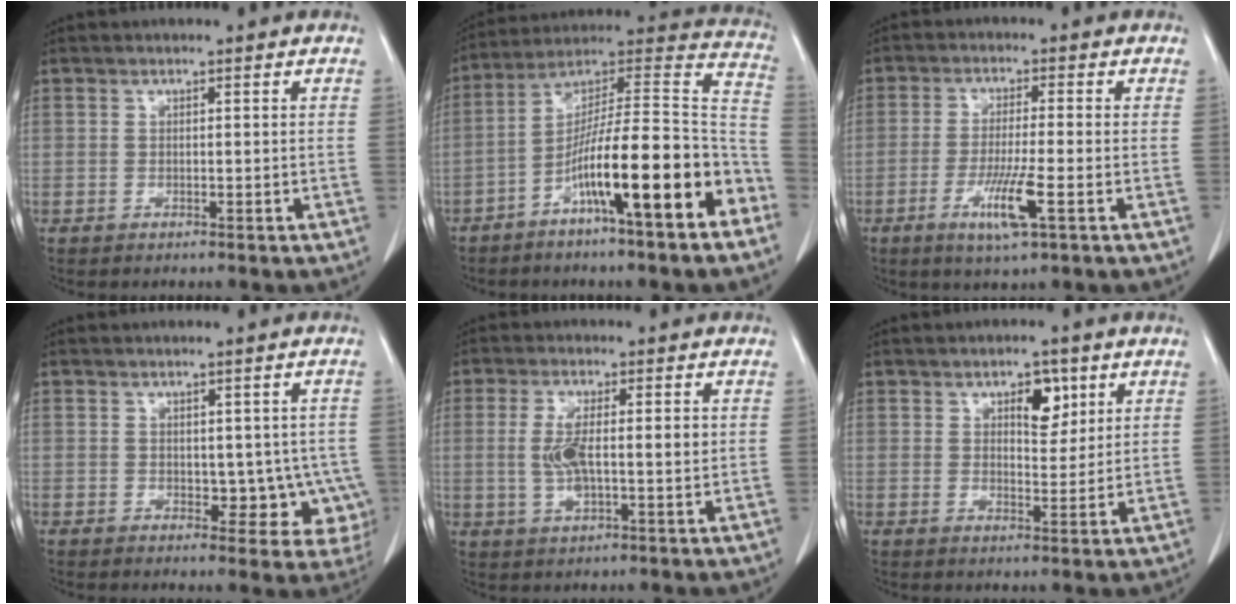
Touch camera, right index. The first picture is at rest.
{"total": 20.2, "force": [-9.2, 1.9, 17.9], "torque": [-0.258, 0.026, -0.149]}
{"total": 7.1, "force": [-2.9, 0.0, 6.4], "torque": [-0.123, -0.017, -0.051]}
{"total": 6.8, "force": [-0.8, 4.4, 5.1], "torque": [-0.033, 0.010, 0.000]}
{"total": 7.1, "force": [0.5, 2.1, 6.8], "torque": [-0.135, 0.006, 0.013]}
{"total": 5.0, "force": [2.5, 2.3, 3.7], "torque": [-0.053, 0.002, 0.039]}